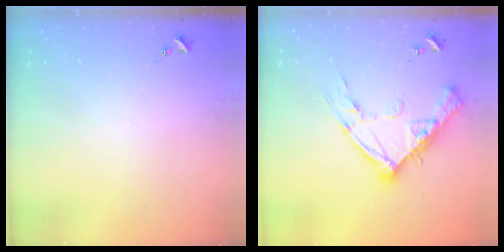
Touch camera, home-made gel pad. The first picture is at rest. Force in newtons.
{"total": 16.4, "press": 16.3, "slide": 1.4}